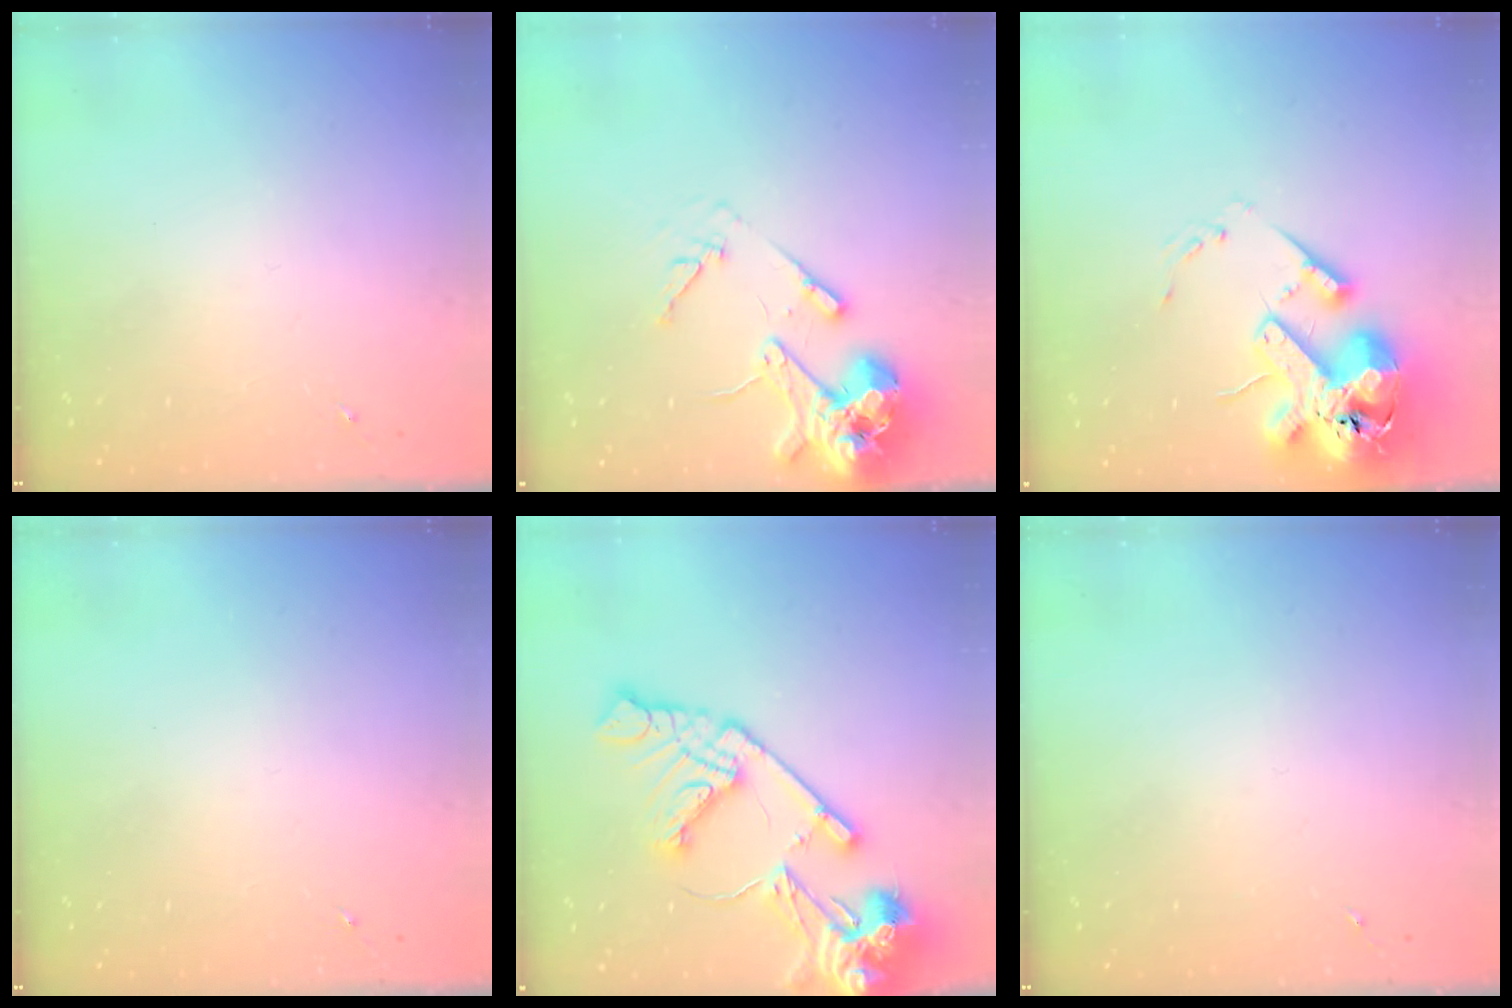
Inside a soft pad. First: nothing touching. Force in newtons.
{"total": 14.9, "press": 14.7, "slide": 2.3}
{"total": 18.6, "press": 18.4, "slide": 3.2}
{"total": 0.0}
{"total": 20.6, "press": 20.5, "slide": 2.7}
{"total": 0.0}